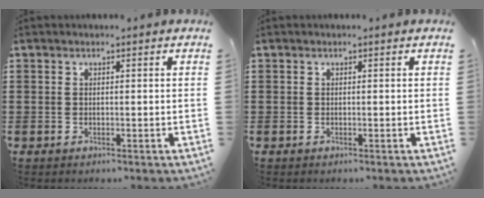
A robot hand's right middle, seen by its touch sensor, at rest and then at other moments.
{"total": 0.0}